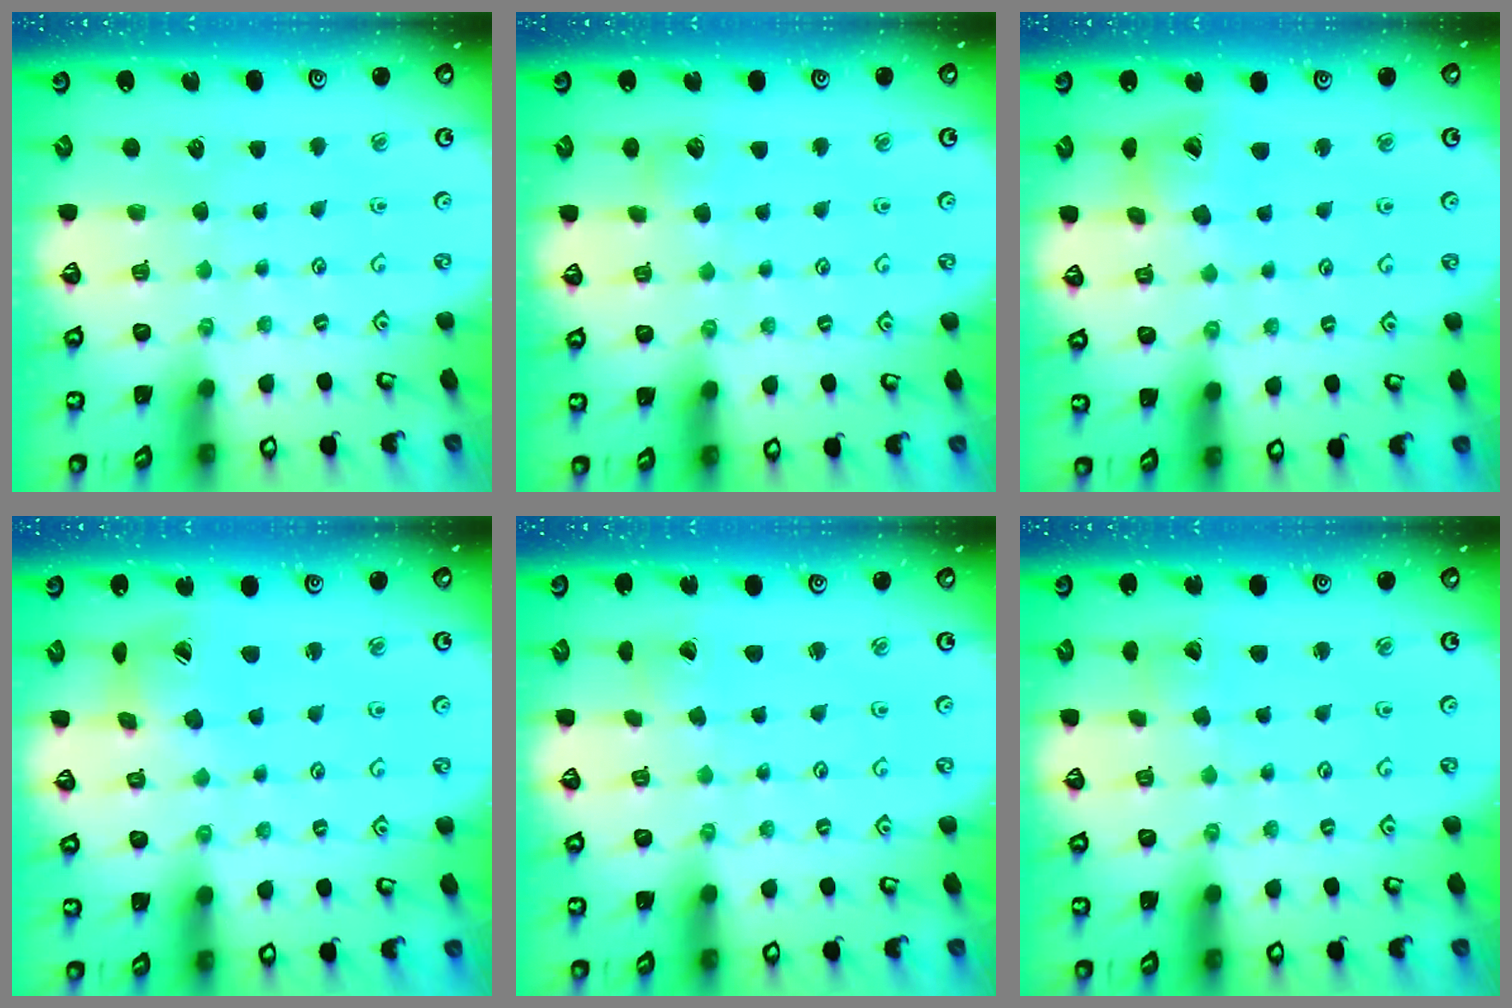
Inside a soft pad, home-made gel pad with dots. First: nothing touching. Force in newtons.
{"total": 4.3, "press": 4.3, "slide": 0.5}
{"total": 10.8, "press": 10.7, "slide": 1.5}
{"total": 7.8, "press": 7.7, "slide": 0.8}
{"total": 1.3, "press": 1.3, "slide": 0.1}
{"total": 2.4, "press": 2.4, "slide": 0.2}